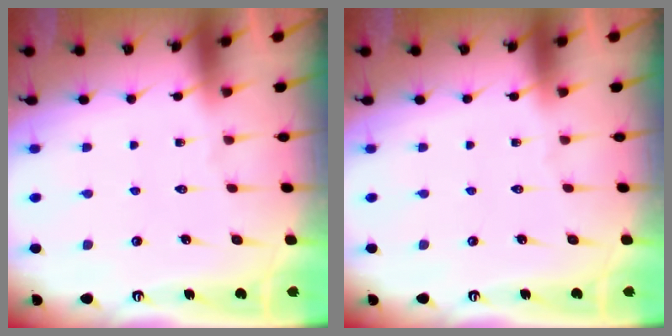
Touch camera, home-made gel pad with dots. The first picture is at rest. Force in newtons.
{"total": 0.0}